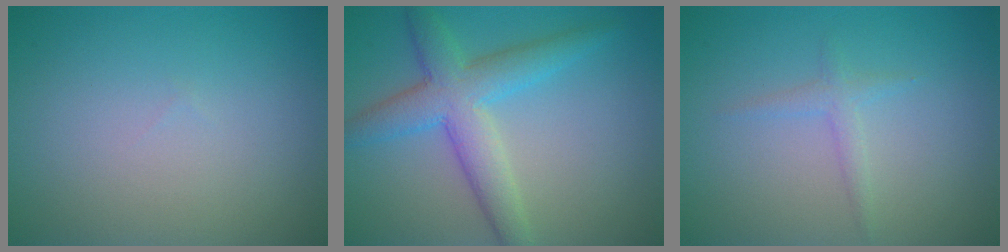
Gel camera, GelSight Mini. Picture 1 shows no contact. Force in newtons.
{"total": 5.4, "press": 5.4, "slide": 0.1}
{"total": 1.3, "press": 1.3, "slide": 0.1}